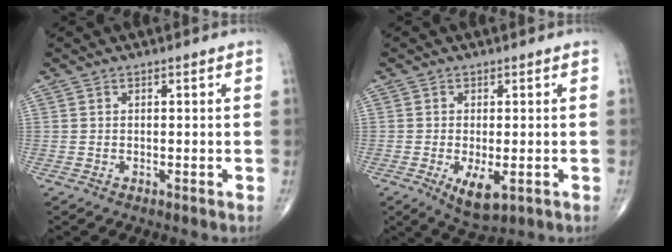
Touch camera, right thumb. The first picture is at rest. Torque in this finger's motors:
{"motor_torque": [-0.18, 0.40, 0.35, 0.25, 0.06]}